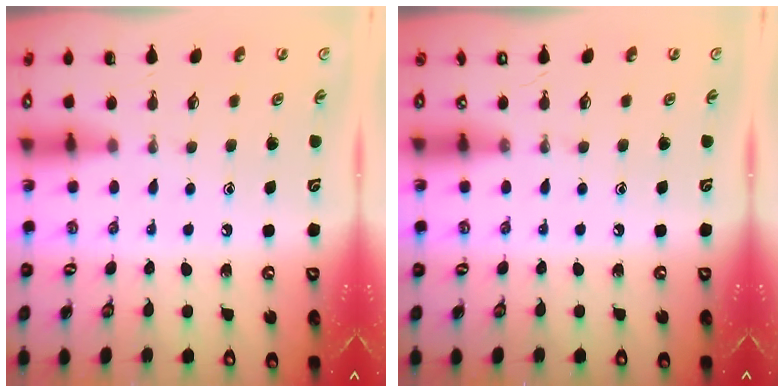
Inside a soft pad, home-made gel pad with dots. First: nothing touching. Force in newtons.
{"total": 0.0}